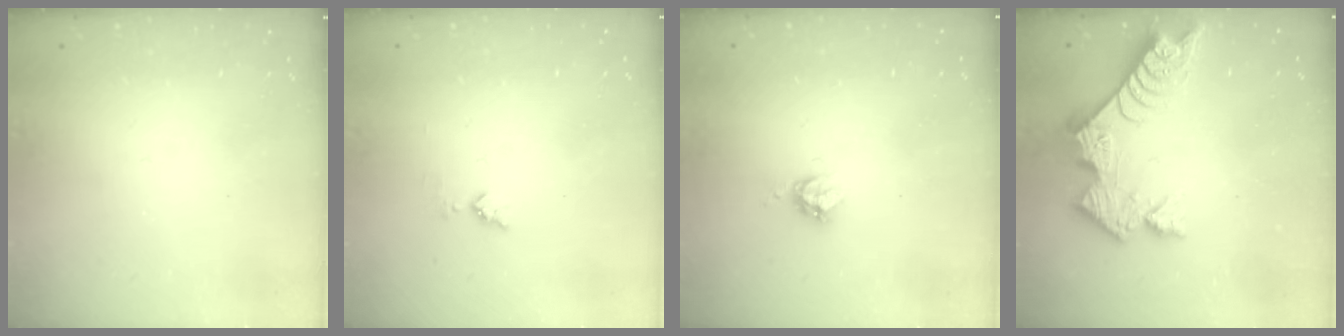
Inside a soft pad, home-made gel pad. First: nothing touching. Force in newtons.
{"total": 4.4, "press": 4.4, "slide": 0.5}
{"total": 4.0, "press": 4.0, "slide": 0.0}
{"total": 11.4, "press": 11.3, "slide": 0.9}